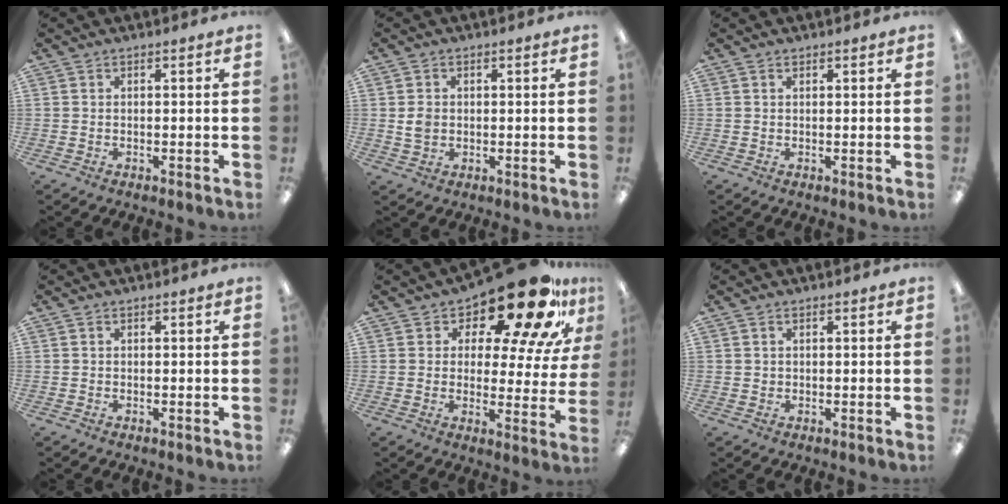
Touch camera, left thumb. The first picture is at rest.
{"total": 3.1, "force": [0.1, 2.6, 1.8], "torque": [-0.026, 0.002, 0.001]}
{"total": 0.7, "force": [0.4, 0.4, 0.3], "torque": [-0.007, 0.002, 0.008]}
{"total": 0.0}
{"total": 18.5, "force": [14.2, 5.7, 10.5], "torque": [-0.159, -0.106, 0.236]}
{"total": 1.0, "force": [0.4, 0.9, 0.2], "torque": [-0.004, 0.003, 0.007]}